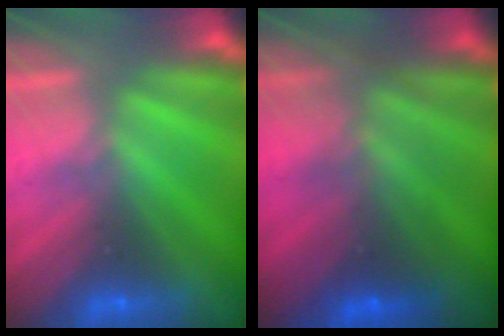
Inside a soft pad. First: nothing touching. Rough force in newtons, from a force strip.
{"total": 7.4}